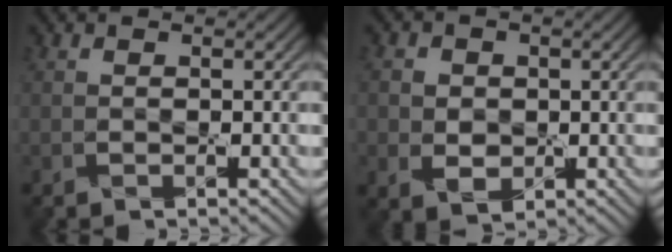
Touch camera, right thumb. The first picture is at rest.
{"total": 3.8, "force": [0.2, 3.4, 1.7], "torque": [-0.047, -0.002, -0.006]}